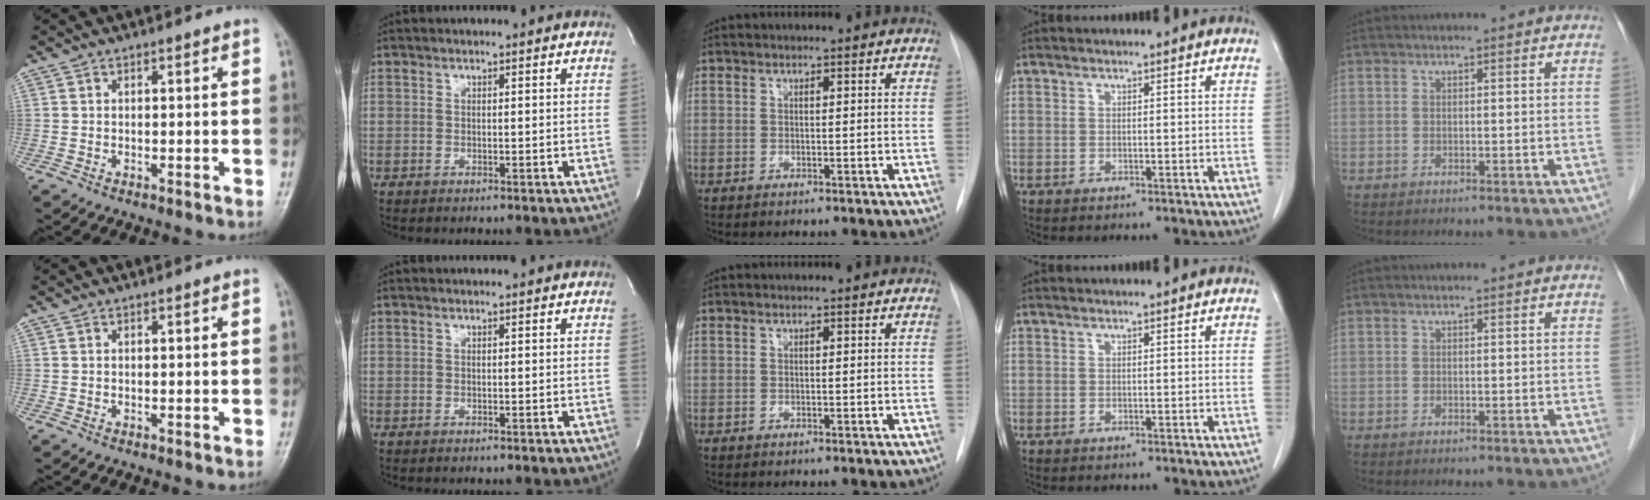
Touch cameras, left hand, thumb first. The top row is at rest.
{}